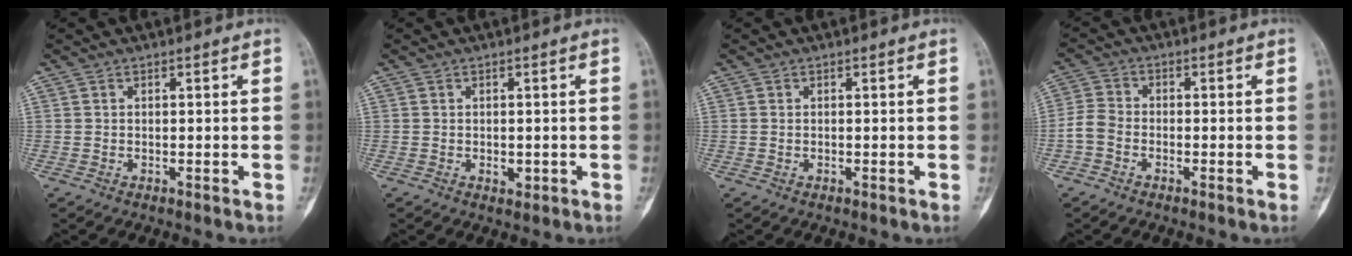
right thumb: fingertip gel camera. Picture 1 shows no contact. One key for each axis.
{"total": 1.4, "fx": -0.3, "fy": 1.0, "fz": 0.9, "tx": -0.008, "ty": 0.000, "tz": -0.001}
{"total": 0.0}
{"total": 4.0, "fx": -1.5, "fy": 2.9, "fz": 2.2, "tx": -0.044, "ty": 0.011, "tz": -0.039}